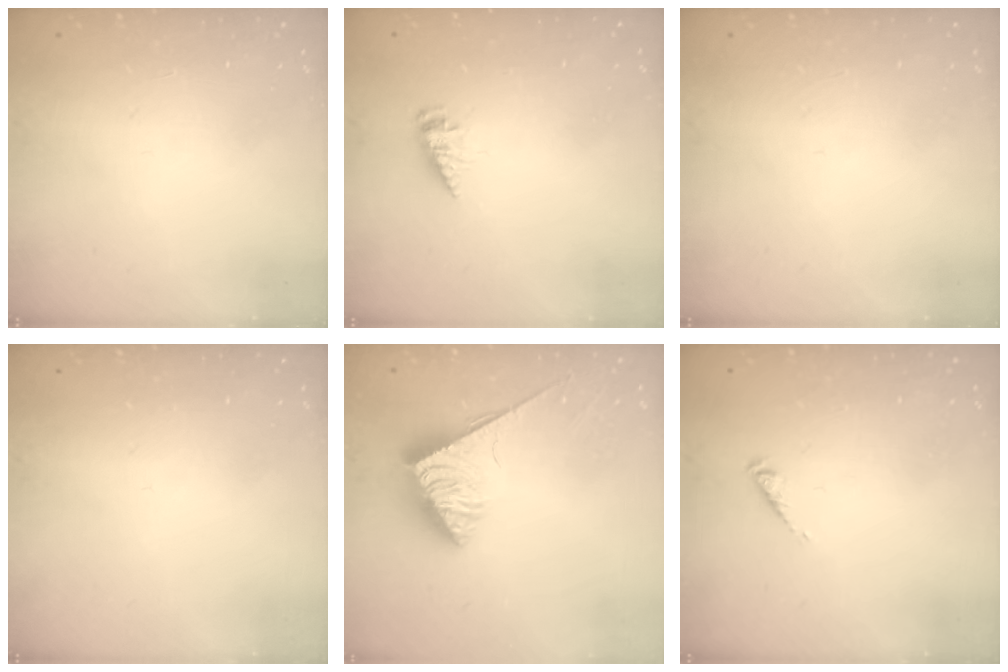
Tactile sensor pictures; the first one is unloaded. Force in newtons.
{"total": 4.0, "press": 3.9, "slide": 0.3}
{"total": 0.0}
{"total": 0.0}
{"total": 3.9, "press": 3.8, "slide": 0.6}
{"total": 1.1, "press": 1.0, "slide": 0.2}